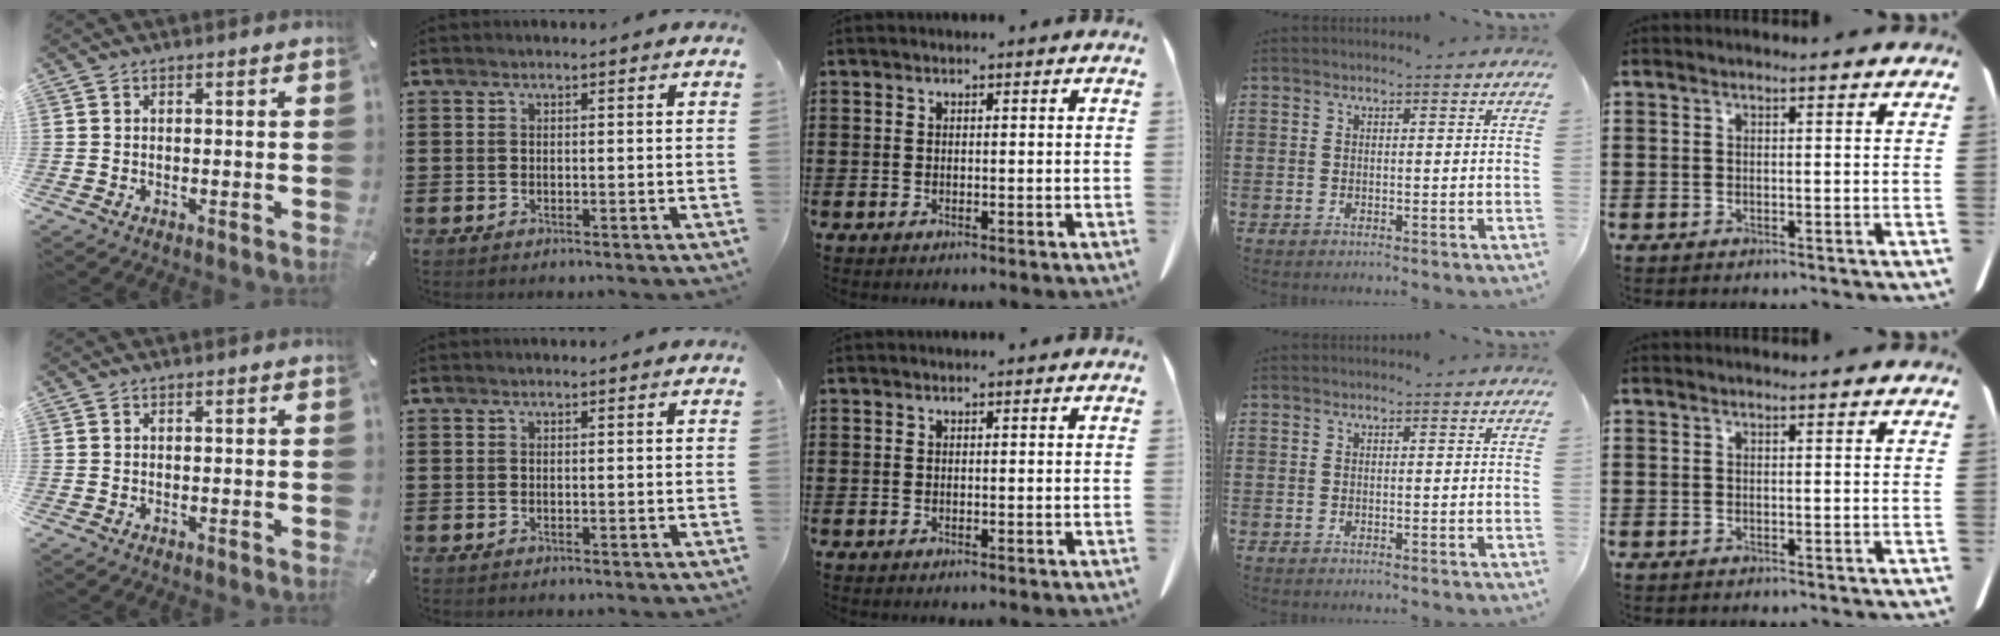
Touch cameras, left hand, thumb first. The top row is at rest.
{}